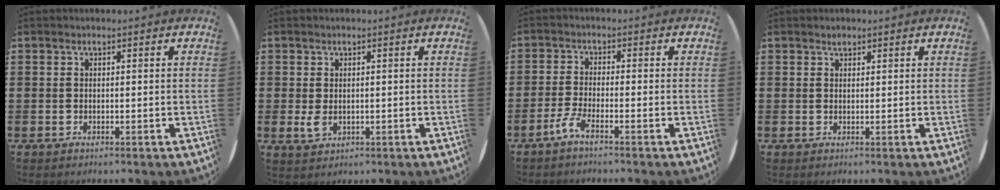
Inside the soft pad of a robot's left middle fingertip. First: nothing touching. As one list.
[{"total": 1.7, "force": [0.0, 1.0, 1.4], "torque": [-0.028, 0.003, 0.000]}, {"total": 2.6, "force": [-1.8, -0.2, 1.8], "torque": [-0.046, -0.006, -0.039]}, {"total": 0.7, "force": [0.6, 0.3, 0.1], "torque": [0.005, -0.001, 0.010]}]